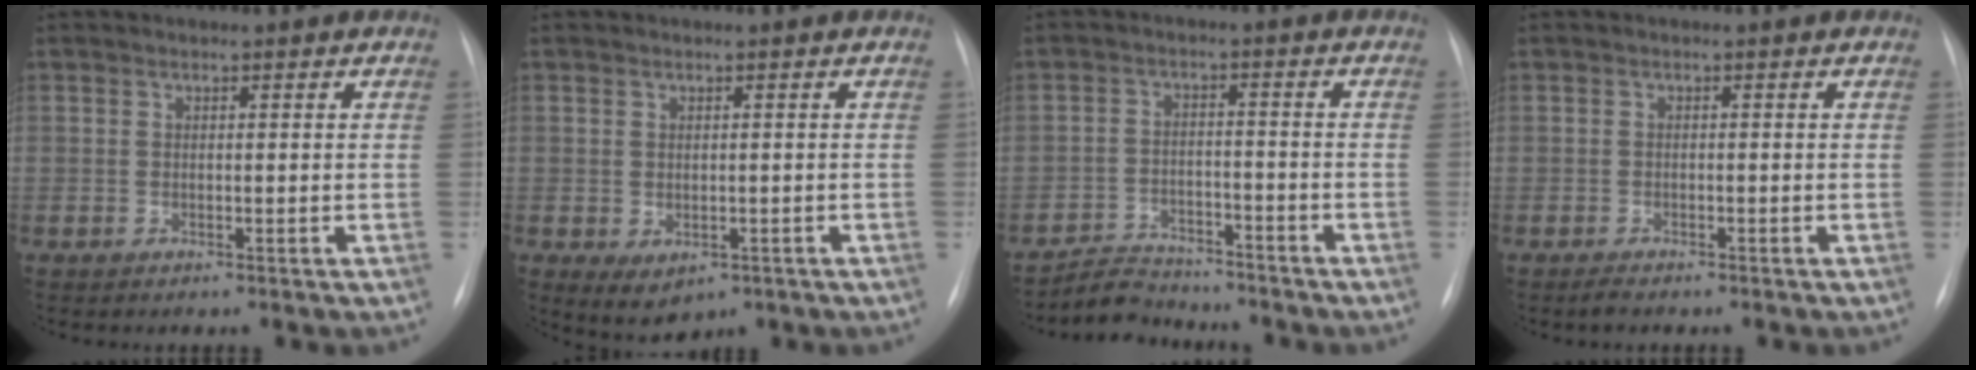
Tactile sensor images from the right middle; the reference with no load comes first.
{"total": 4.1, "force": [-1.6, 2.7, 2.7], "torque": [-0.039, -0.004, -0.006]}
{"total": 5.6, "force": [-5.4, 1.6, -0.3], "torque": [0.003, 0.002, -0.092]}
{"total": 1.2, "force": [-1.0, 0.2, 0.5], "torque": [-0.016, -0.003, -0.017]}